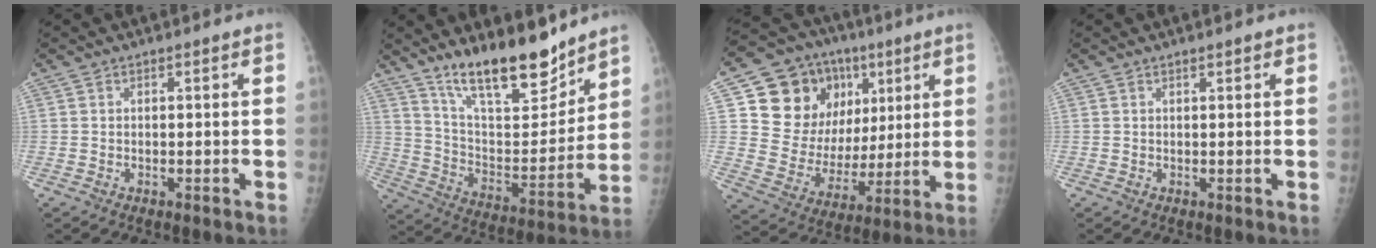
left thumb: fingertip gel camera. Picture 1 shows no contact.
{"total": 18.1, "force": [14.2, 5.4, 9.8], "torque": [-0.117, -0.097, 0.248]}
{"total": 20.1, "force": [7.6, 15.8, 9.8], "torque": [-0.103, 0.006, 0.146]}
{"total": 0.8, "force": [0.6, 0.2, 0.5], "torque": [-0.006, -0.001, 0.008]}